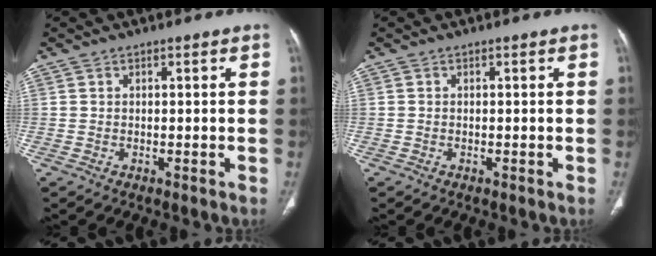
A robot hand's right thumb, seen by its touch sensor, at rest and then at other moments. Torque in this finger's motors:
{"motor_torque": [0.16, 0.16, -0.01, -0.01, 0.00]}